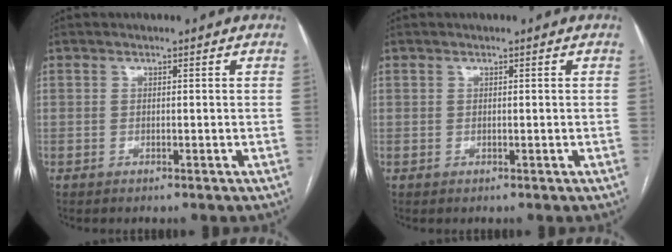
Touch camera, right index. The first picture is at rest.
{"total": 0.0}